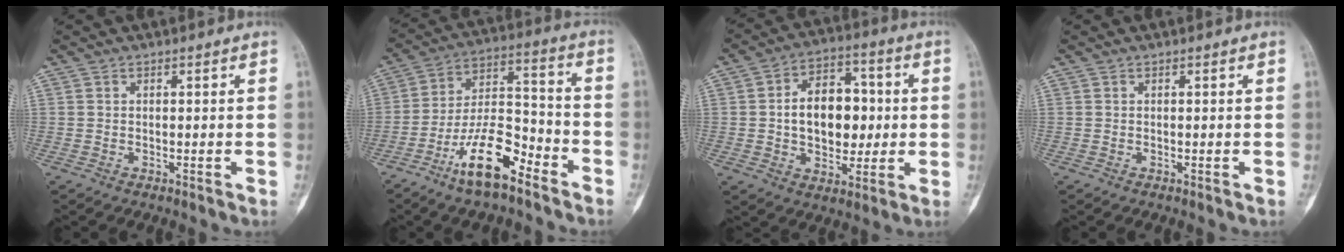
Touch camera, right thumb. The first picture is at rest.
{"total": 14.1, "force": [-8.8, 5.1, 9.8], "torque": [-0.174, 0.069, -0.163]}
{"total": 14.3, "force": [0.4, 9.7, 10.6], "torque": [-0.122, 0.021, 0.010]}
{"total": 0.0}